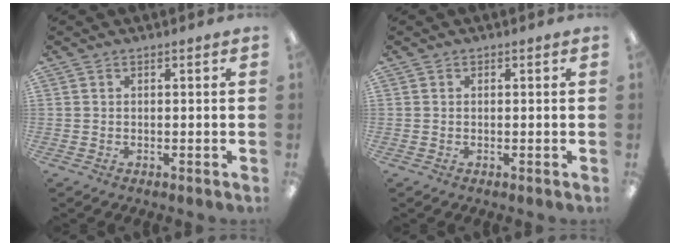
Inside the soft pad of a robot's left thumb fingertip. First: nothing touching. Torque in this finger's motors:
{"motor_torque": [0.00, 0.03, 0.13, -0.03, 0.00]}